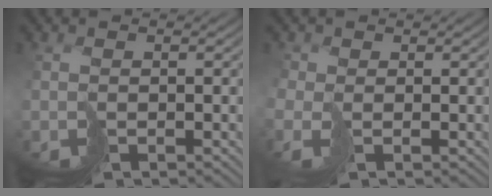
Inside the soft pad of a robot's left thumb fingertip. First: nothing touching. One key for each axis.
{"total": 2.2, "fx": -0.7, "fy": 1.5, "fz": 1.5, "tx": -0.050, "ty": -0.004, "tz": -0.019}